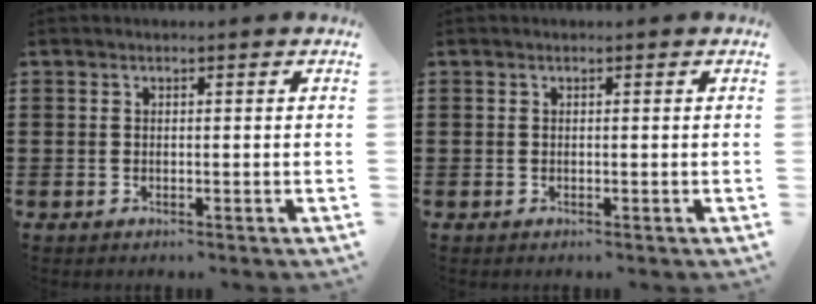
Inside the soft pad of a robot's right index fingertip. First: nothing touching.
{"total": 0.0}